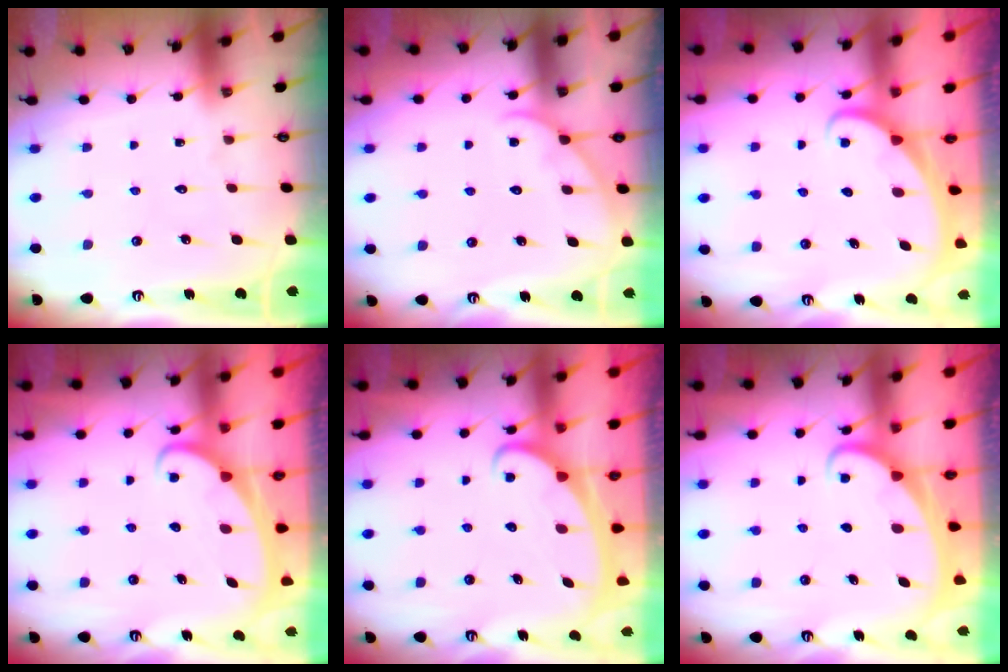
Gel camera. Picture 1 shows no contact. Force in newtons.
{"total": 4.6, "press": 4.6, "slide": 0.4}
{"total": 1.8, "press": 1.8, "slide": 0.1}
{"total": 2.4, "press": 2.4, "slide": 0.4}
{"total": 2.1, "press": 2.1, "slide": 0.3}
{"total": 1.8, "press": 1.8, "slide": 0.2}